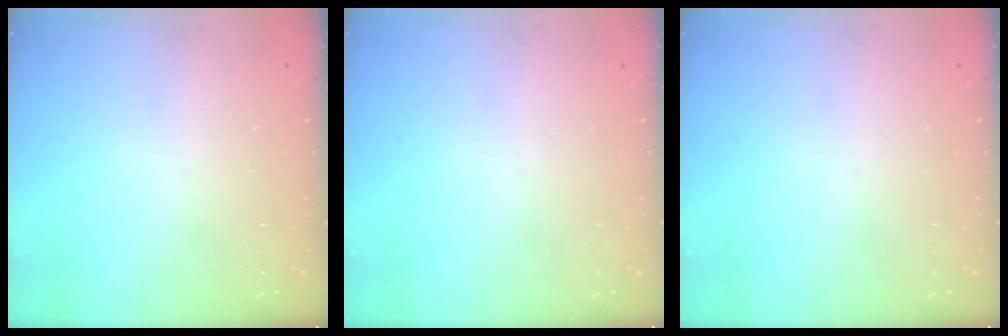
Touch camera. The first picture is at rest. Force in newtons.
{"total": 0.0}
{"total": 0.0}